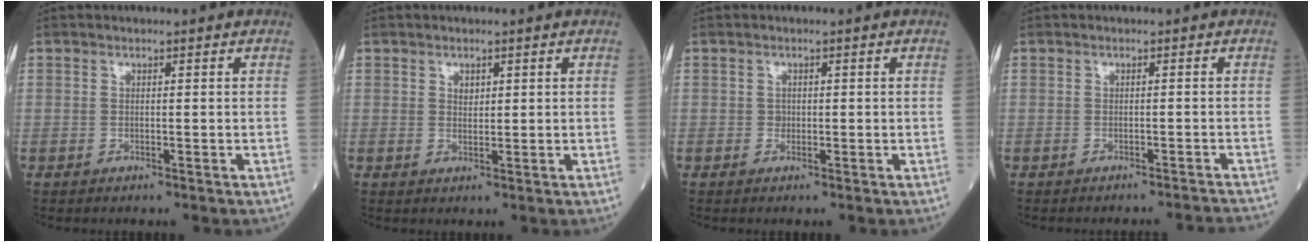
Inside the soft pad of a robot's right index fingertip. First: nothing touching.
{"total": 1.2, "force": [0.6, 0.8, 0.8], "torque": [-0.014, -0.002, 0.012]}
{"total": 0.8, "force": [-0.1, 0.7, 0.3], "torque": [-0.003, 0.002, -0.001]}
{"total": 5.9, "force": [-5.8, -1.0, 0.7], "torque": [-0.003, -0.011, -0.060]}